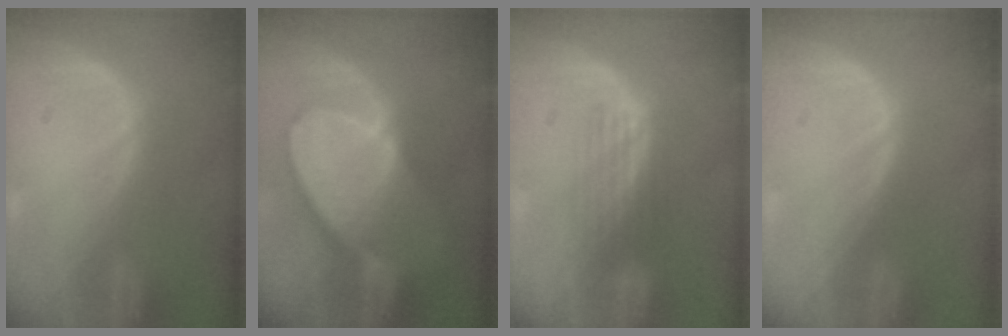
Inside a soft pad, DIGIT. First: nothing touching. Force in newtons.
{"total": 10.1, "press": 8.9, "slide": 4.8}
{"total": 3.3, "press": 3.3, "slide": 0.0}
{"total": 0.0}